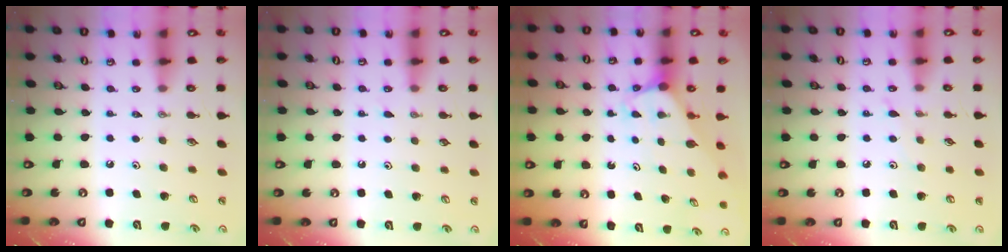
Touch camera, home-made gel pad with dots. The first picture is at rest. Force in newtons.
{"total": 3.2, "press": 3.2, "slide": 0.5}
{"total": 2.9, "press": 2.9, "slide": 0.2}
{"total": 3.5, "press": 3.5, "slide": 0.4}